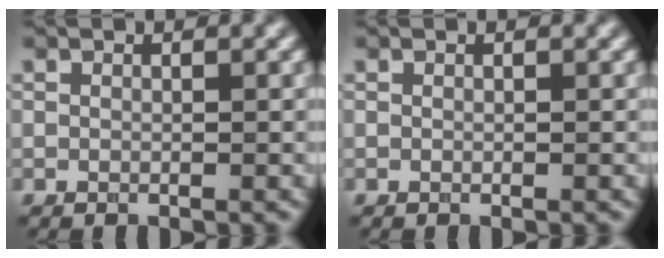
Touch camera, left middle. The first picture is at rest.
{"total": 0.0}